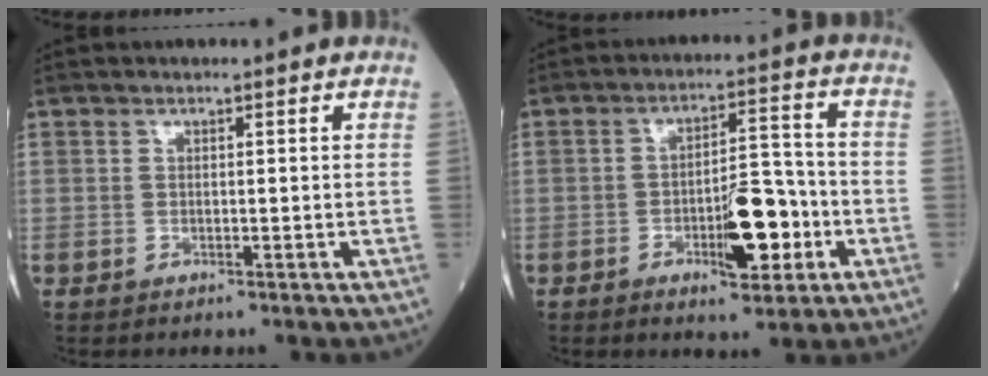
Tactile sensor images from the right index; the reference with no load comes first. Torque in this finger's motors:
{"motor_torque": [0.15, -0.03, 0.15, 0.06]}